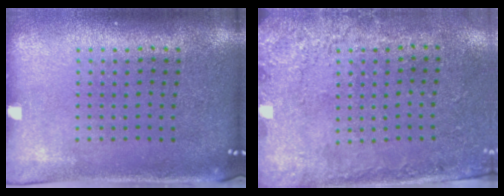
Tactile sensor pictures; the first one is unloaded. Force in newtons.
{"total": 2.7, "press": 2.0, "slide": 1.8}